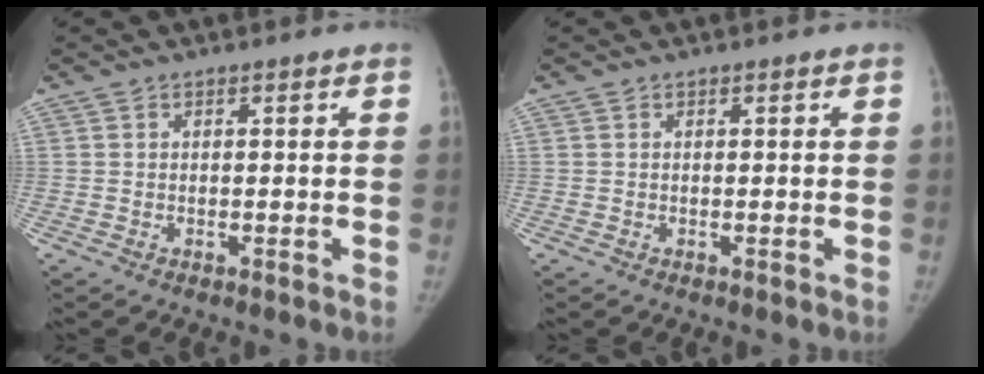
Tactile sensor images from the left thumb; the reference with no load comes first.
{"total": 0.0}